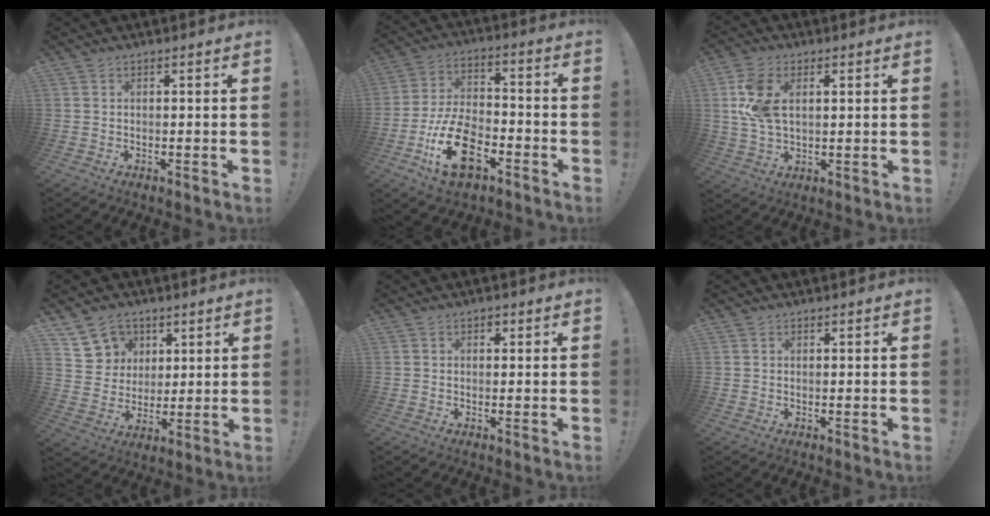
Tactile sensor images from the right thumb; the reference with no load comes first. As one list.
[{"total": 18.4, "force": [-8.3, 10.6, 12.5], "torque": [-0.225, 0.055, -0.136]}, {"total": 10.2, "force": [2.3, 6.1, 7.8], "torque": [-0.155, -0.002, 0.044]}, {"total": 10.1, "force": [5.4, 8.3, 1.5], "torque": [-0.029, -0.036, 0.113]}, {"total": 1.1, "force": [0.4, 0.9, 0.4], "torque": [0.000, 0.000, 0.005]}, {"total": 0.6, "force": [0.3, 0.5, 0.0], "torque": [0.009, -0.002, 0.005]}]